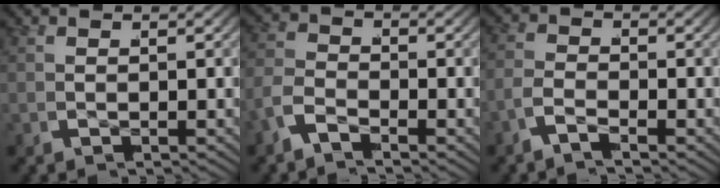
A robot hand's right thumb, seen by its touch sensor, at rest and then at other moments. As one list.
[{"total": 2.5, "force": [-1.9, 1.4, 0.9], "torque": [-0.021, -0.005, -0.041]}, {"total": 1.6, "force": [-1.5, 0.0, 0.4], "torque": [-0.010, 0.003, -0.037]}]